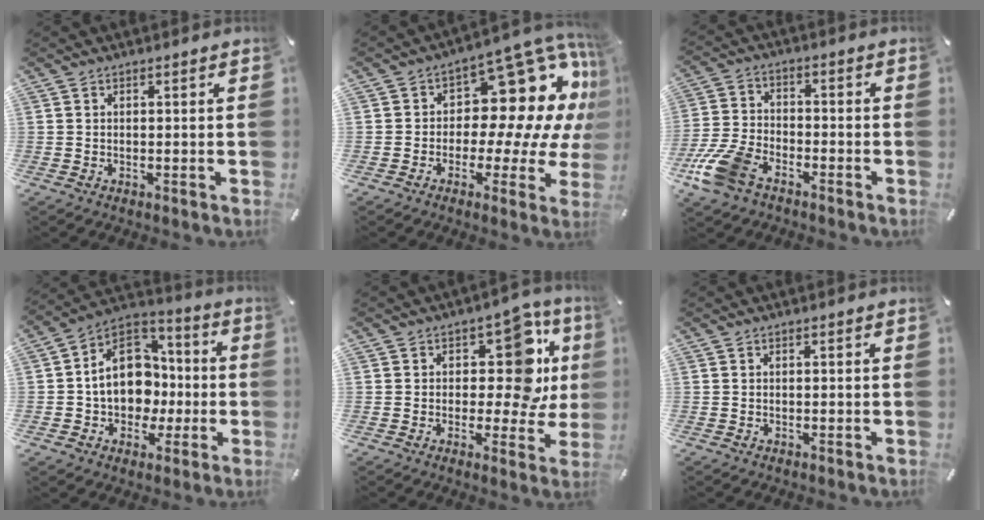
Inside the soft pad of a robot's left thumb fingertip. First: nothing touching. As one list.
[{"total": 17.9, "force": [6.3, 10.9, 12.7], "torque": [-0.158, -0.064, 0.107]}, {"total": 11.1, "force": [-7.2, 5.9, 6.1], "torque": [-0.135, 0.029, -0.138]}, {"total": 15.0, "force": [-1.4, 12.4, 8.2], "torque": [-0.164, 0.016, -0.020]}, {"total": 15.5, "force": [4.6, 9.0, 11.8], "torque": [-0.143, -0.037, 0.076]}, {"total": 0.0}]